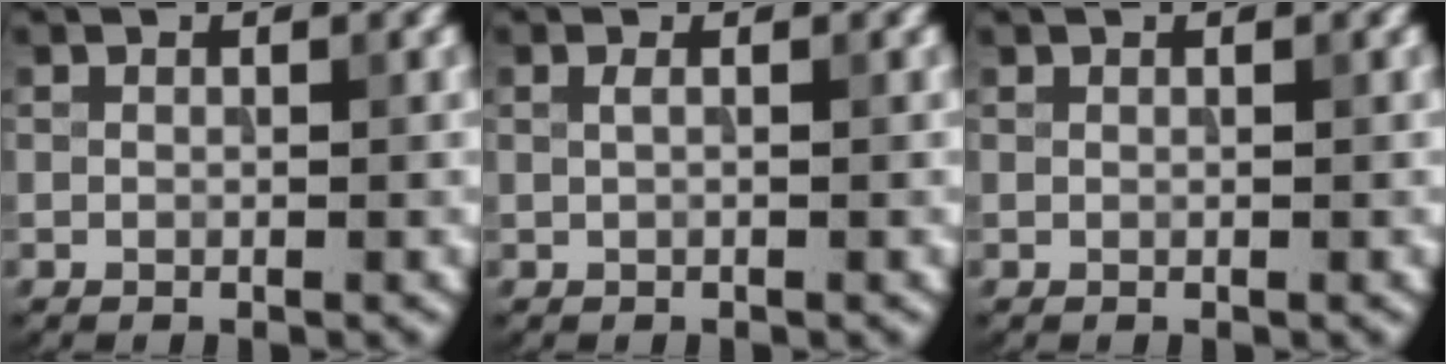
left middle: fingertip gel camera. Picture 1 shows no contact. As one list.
[{"total": 0.6, "force": [0.1, 0.1, 0.6], "torque": [-0.013, 0.002, 0.000]}, {"total": 0.0}]